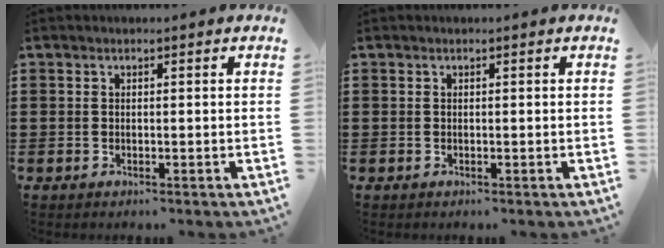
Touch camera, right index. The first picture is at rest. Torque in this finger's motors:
{"motor_torque": [0.41, 1.73, 0.00, 0.00]}